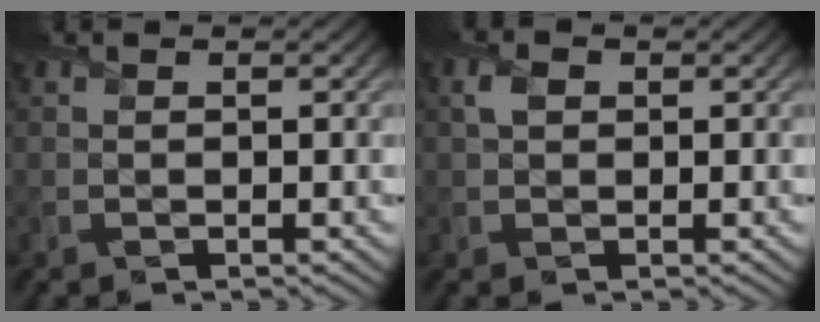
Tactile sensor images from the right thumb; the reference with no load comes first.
{"total": 1.6, "force": [0.5, 1.3, 0.9], "torque": [-0.023, 0.007, 0.007]}